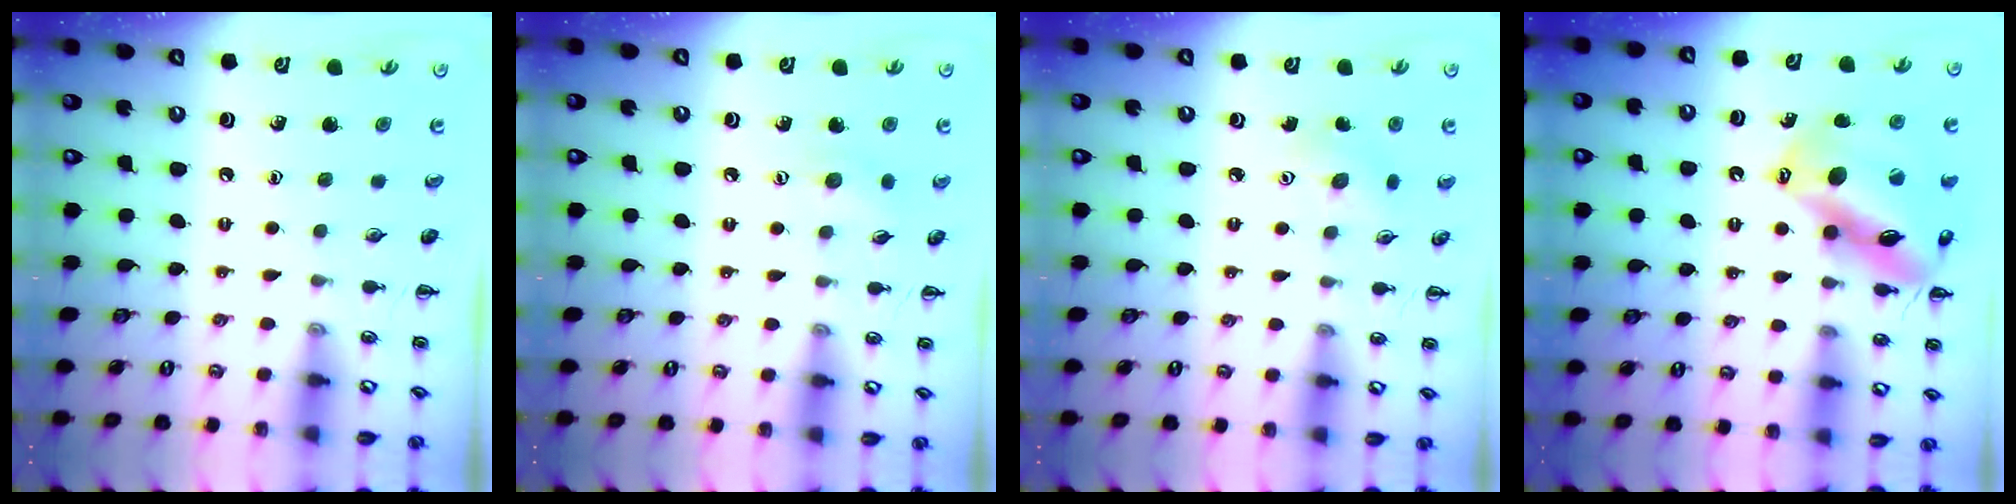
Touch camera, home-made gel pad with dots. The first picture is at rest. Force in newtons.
{"total": 5.6, "press": 5.5, "slide": 1.0}
{"total": 4.4, "press": 4.2, "slide": 1.2}
{"total": 17.7, "press": 17.4, "slide": 3.2}